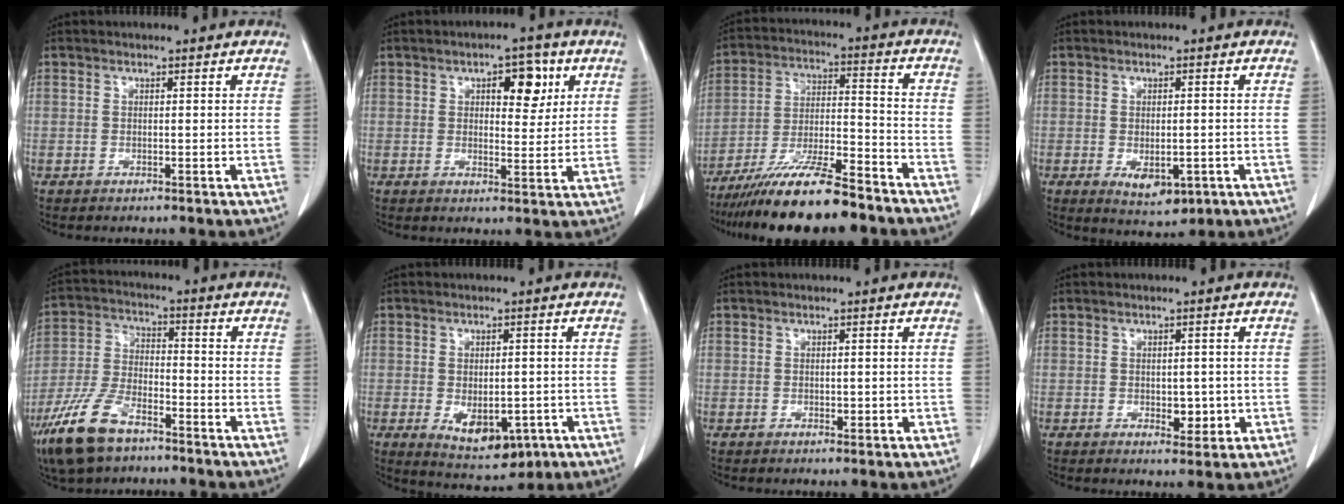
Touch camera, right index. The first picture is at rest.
{"total": 6.1, "force": [2.6, 2.7, 4.8], "torque": [-0.061, 0.008, 0.037]}
{"total": 16.0, "force": [-13.0, 1.6, 9.2], "torque": [-0.174, -0.018, -0.225]}
{"total": 5.7, "force": [-2.0, 2.7, 4.6], "torque": [-0.068, -0.010, -0.014]}
{"total": 11.6, "force": [-7.7, 4.6, 7.3], "torque": [-0.165, -0.013, -0.152]}
{"total": 9.6, "force": [-3.7, 5.0, 7.4], "torque": [-0.112, -0.010, -0.042]}
{"total": 1.0, "force": [-0.1, 0.7, 0.7], "torque": [-0.005, 0.002, 0.004]}
{"total": 3.2, "force": [-0.5, 2.0, 2.5], "torque": [-0.023, 0.002, 0.004]}